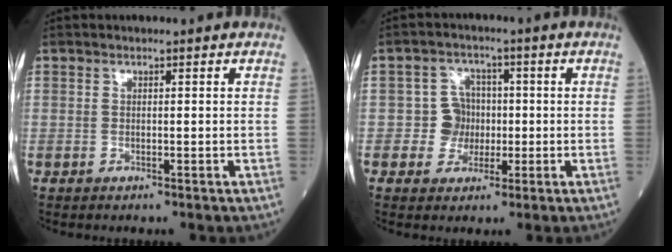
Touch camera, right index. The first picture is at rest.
{"total": 4.5, "force": [-0.5, 4.4, 0.9], "torque": [-0.012, 0.012, -0.008]}